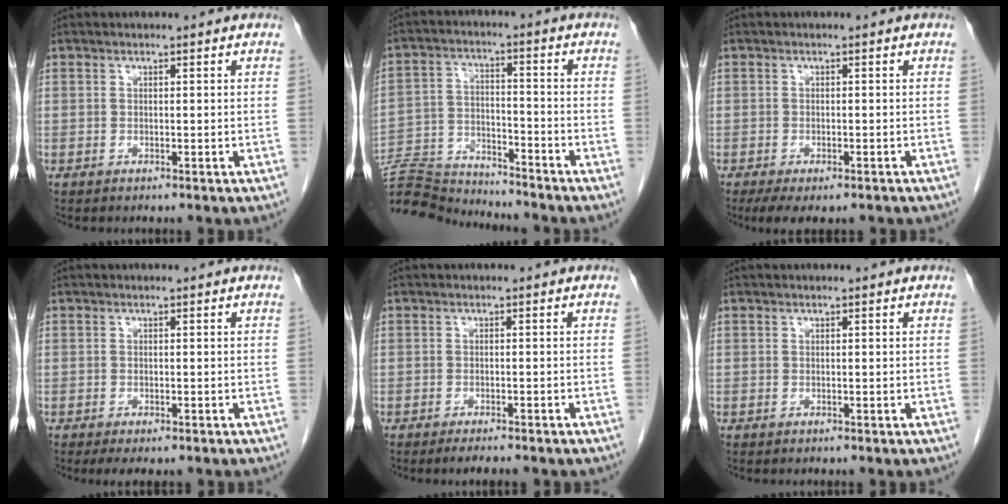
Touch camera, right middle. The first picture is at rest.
{"total": 13.2, "force": [-13.0, 0.9, 2.2], "torque": [-0.038, 0.012, -0.225]}
{"total": 6.0, "force": [-4.4, 2.2, 3.4], "torque": [-0.047, -0.010, -0.064]}
{"total": 2.9, "force": [-2.1, 1.1, 1.7], "torque": [-0.024, -0.006, -0.026]}
{"total": 4.6, "force": [-3.8, 0.8, 2.5], "torque": [-0.027, -0.007, -0.045]}
{"total": 0.0}